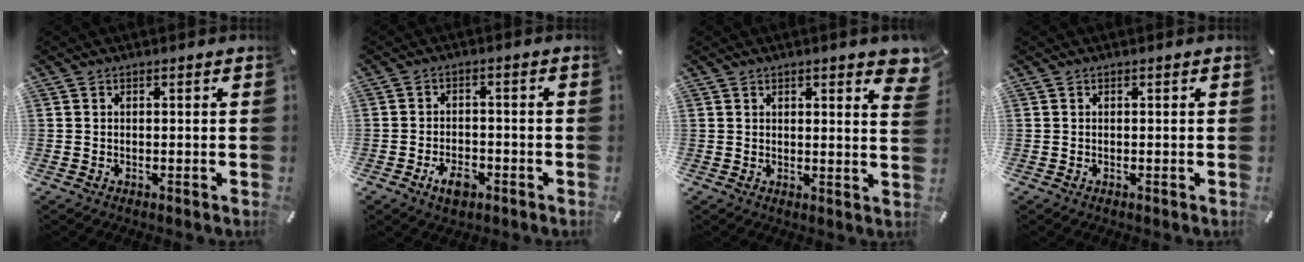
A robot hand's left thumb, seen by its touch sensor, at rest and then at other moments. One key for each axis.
{"total": 5.4, "fx": -3.0, "fy": 3.1, "fz": 3.3, "tx": -0.070, "ty": 0.012, "tz": -0.057}
{"total": 3.6, "fx": 2.6, "fy": 0.8, "fz": 2.4, "tx": -0.031, "ty": -0.014, "tz": 0.041}
{"total": 0.0}